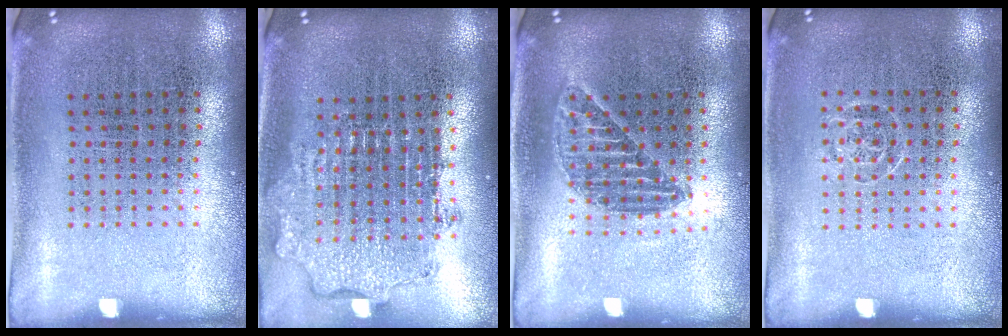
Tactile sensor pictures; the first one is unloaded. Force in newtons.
{"total": 1.9, "press": 1.5, "slide": 1.2}
{"total": 1.2, "press": 1.1, "slide": 0.4}
{"total": 0.6, "press": 0.5, "slide": 0.3}